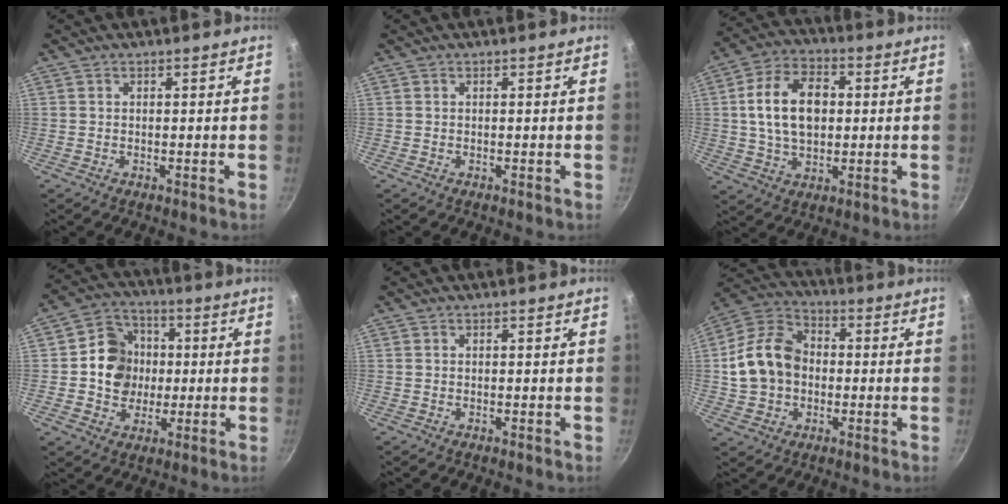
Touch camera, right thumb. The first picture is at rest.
{"total": 0.0}
{"total": 13.9, "force": [1.6, 9.2, 10.4], "torque": [-0.159, 0.014, 0.020]}
{"total": 11.2, "force": [0.2, 10.0, 5.0], "torque": [-0.044, 0.013, -0.009]}
{"total": 0.0}
{"total": 13.8, "force": [-0.4, 10.6, 8.8], "torque": [-0.138, 0.028, -0.021]}